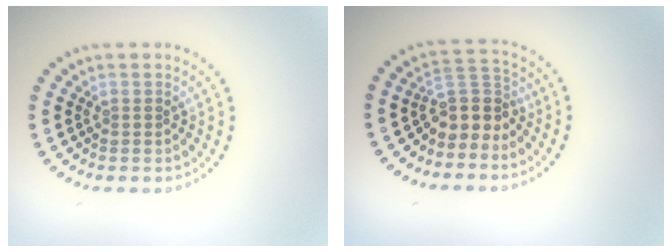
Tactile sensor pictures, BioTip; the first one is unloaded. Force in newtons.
{"total": 3.3, "press": 2.5, "slide": 2.2}